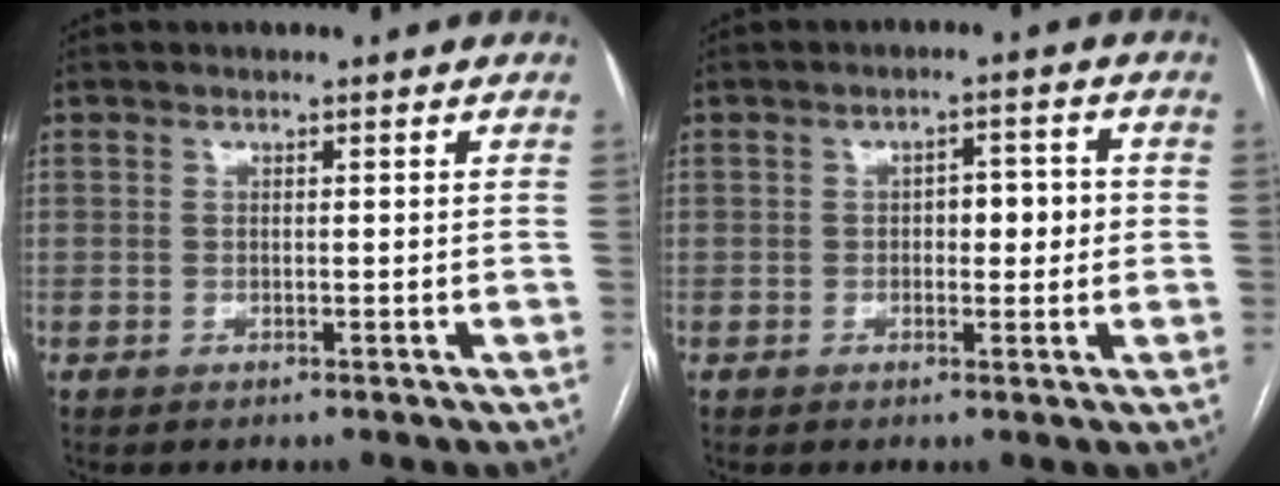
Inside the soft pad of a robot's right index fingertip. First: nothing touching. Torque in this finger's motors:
{"motor_torque": [0.78, 0.05, 0.22, 0.02]}